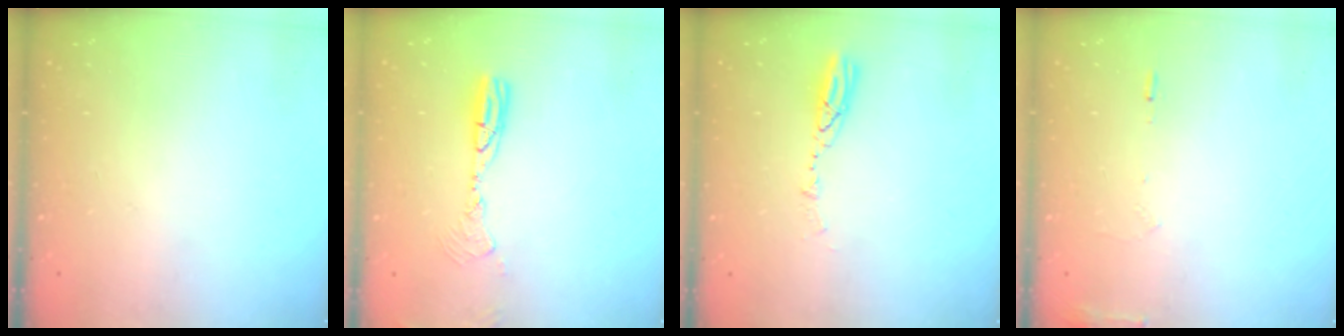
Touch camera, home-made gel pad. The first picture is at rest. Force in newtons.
{"total": 9.2, "press": 9.0, "slide": 2.2}
{"total": 4.3, "press": 4.3, "slide": 0.4}
{"total": 6.4, "press": 6.2, "slide": 1.5}